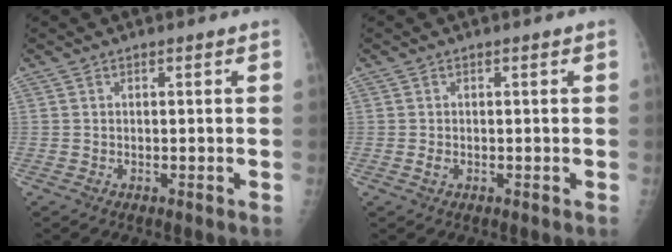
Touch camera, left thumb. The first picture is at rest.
{"total": 1.1, "force": [0.0, 0.6, 0.9], "torque": [-0.014, 0.001, 0.001]}